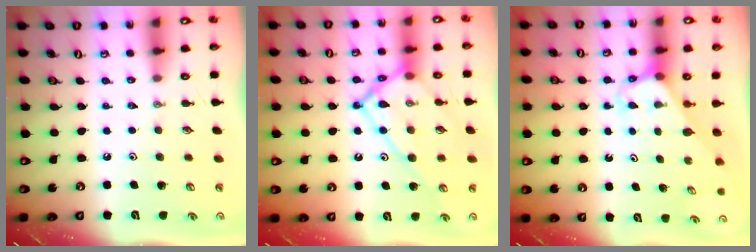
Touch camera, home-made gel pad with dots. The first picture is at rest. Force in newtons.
{"total": 15.7, "press": 15.6, "slide": 1.6}
{"total": 3.0, "press": 3.0, "slide": 0.2}